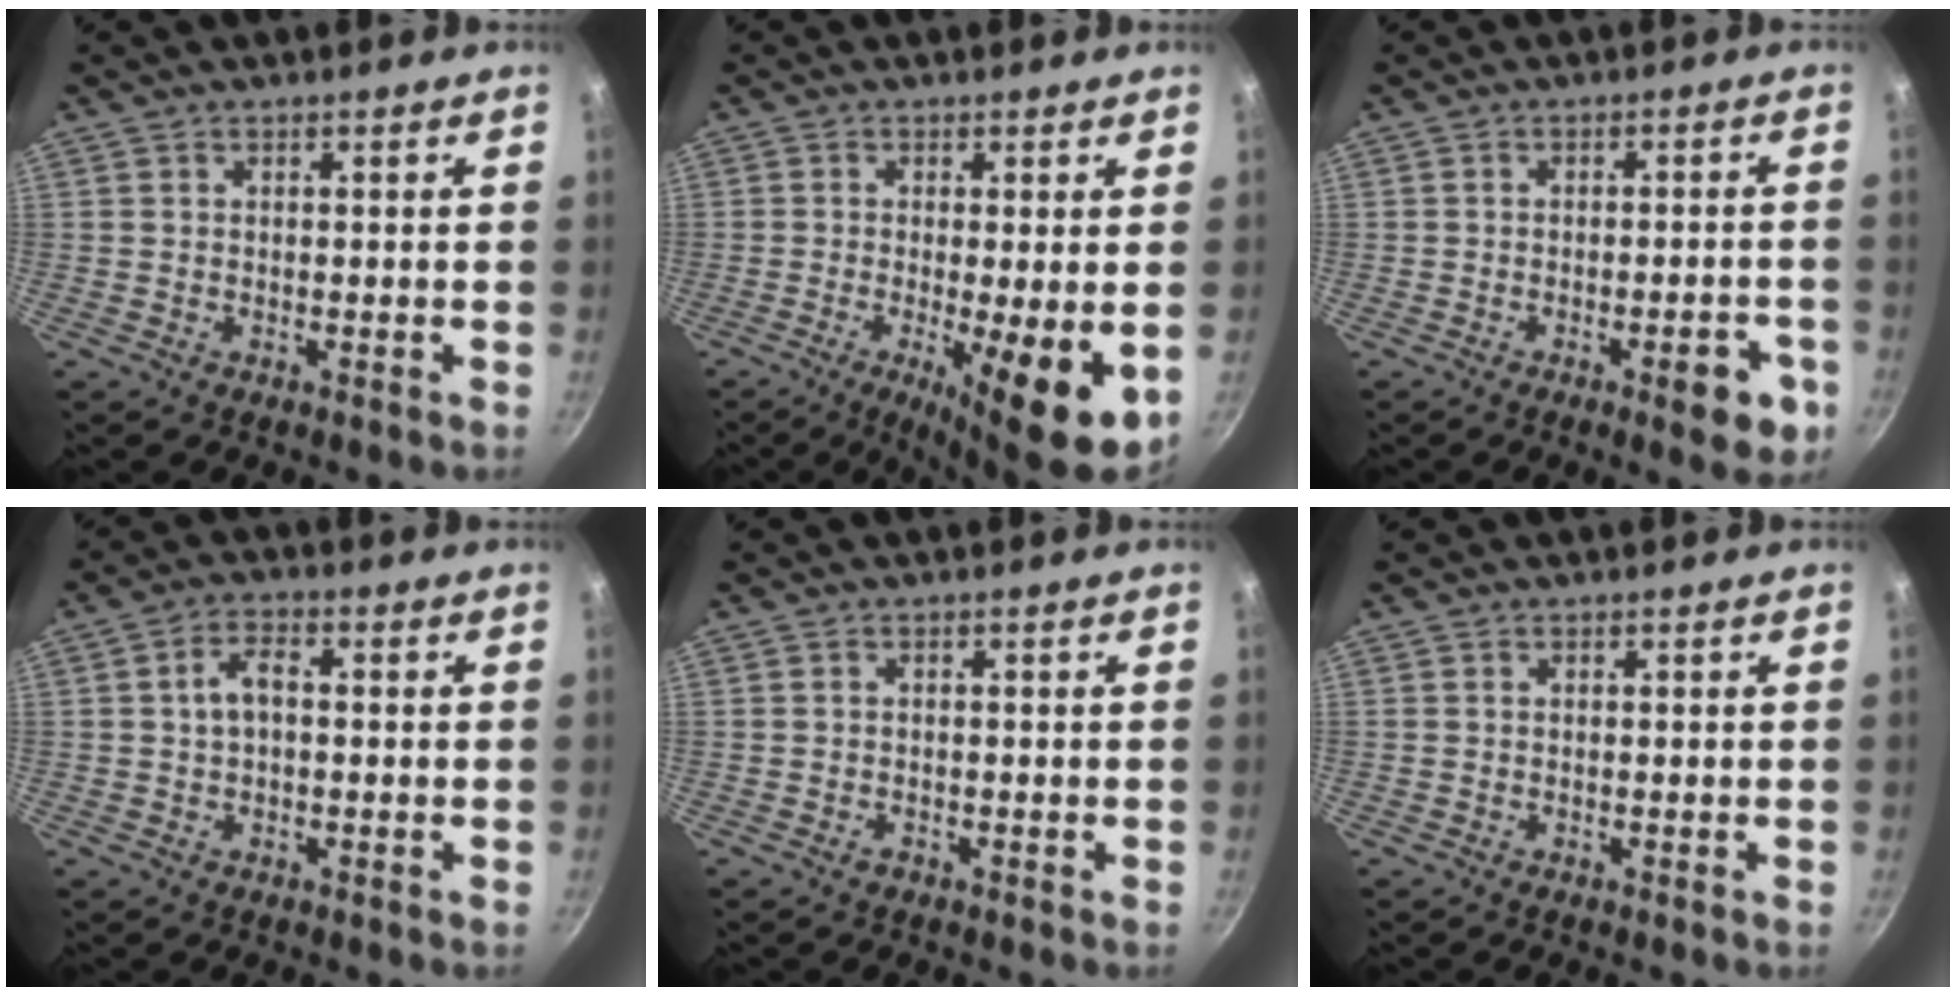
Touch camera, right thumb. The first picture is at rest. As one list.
[{"total": 10.1, "force": [-2.1, 2.1, 9.7], "torque": [-0.145, -0.012, -0.026]}, {"total": 7.4, "force": [-3.2, 2.6, 6.1], "torque": [-0.055, 0.019, -0.036]}, {"total": 4.6, "force": [0.1, 2.8, 3.7], "torque": [-0.064, 0.020, -0.002]}, {"total": 0.8, "force": [-0.5, 0.6, 0.3], "torque": [-0.006, 0.003, -0.009]}, {"total": 0.0}]